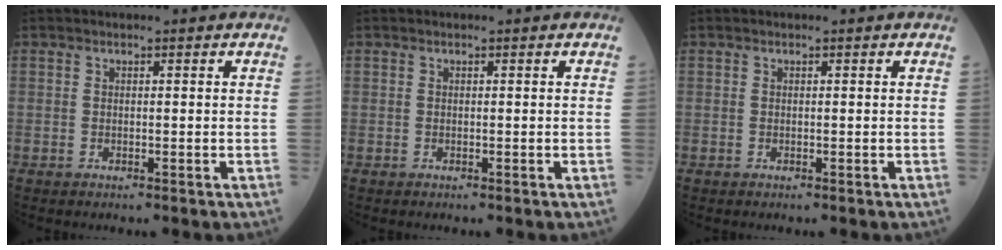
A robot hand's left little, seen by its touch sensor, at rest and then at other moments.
{"total": 0.0}
{"total": 0.0}